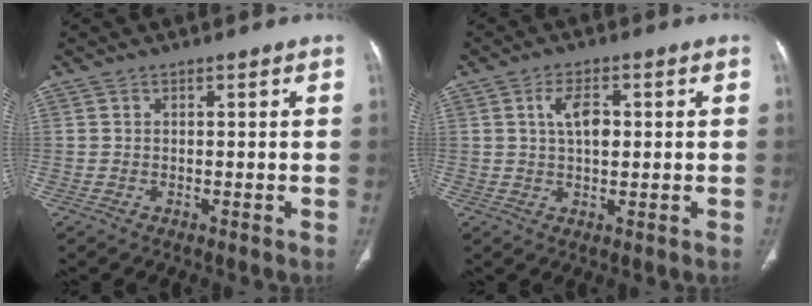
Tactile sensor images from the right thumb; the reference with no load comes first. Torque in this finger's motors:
{"motor_torque": [1.82, 3.19, 0.35, -0.21, 0.12]}